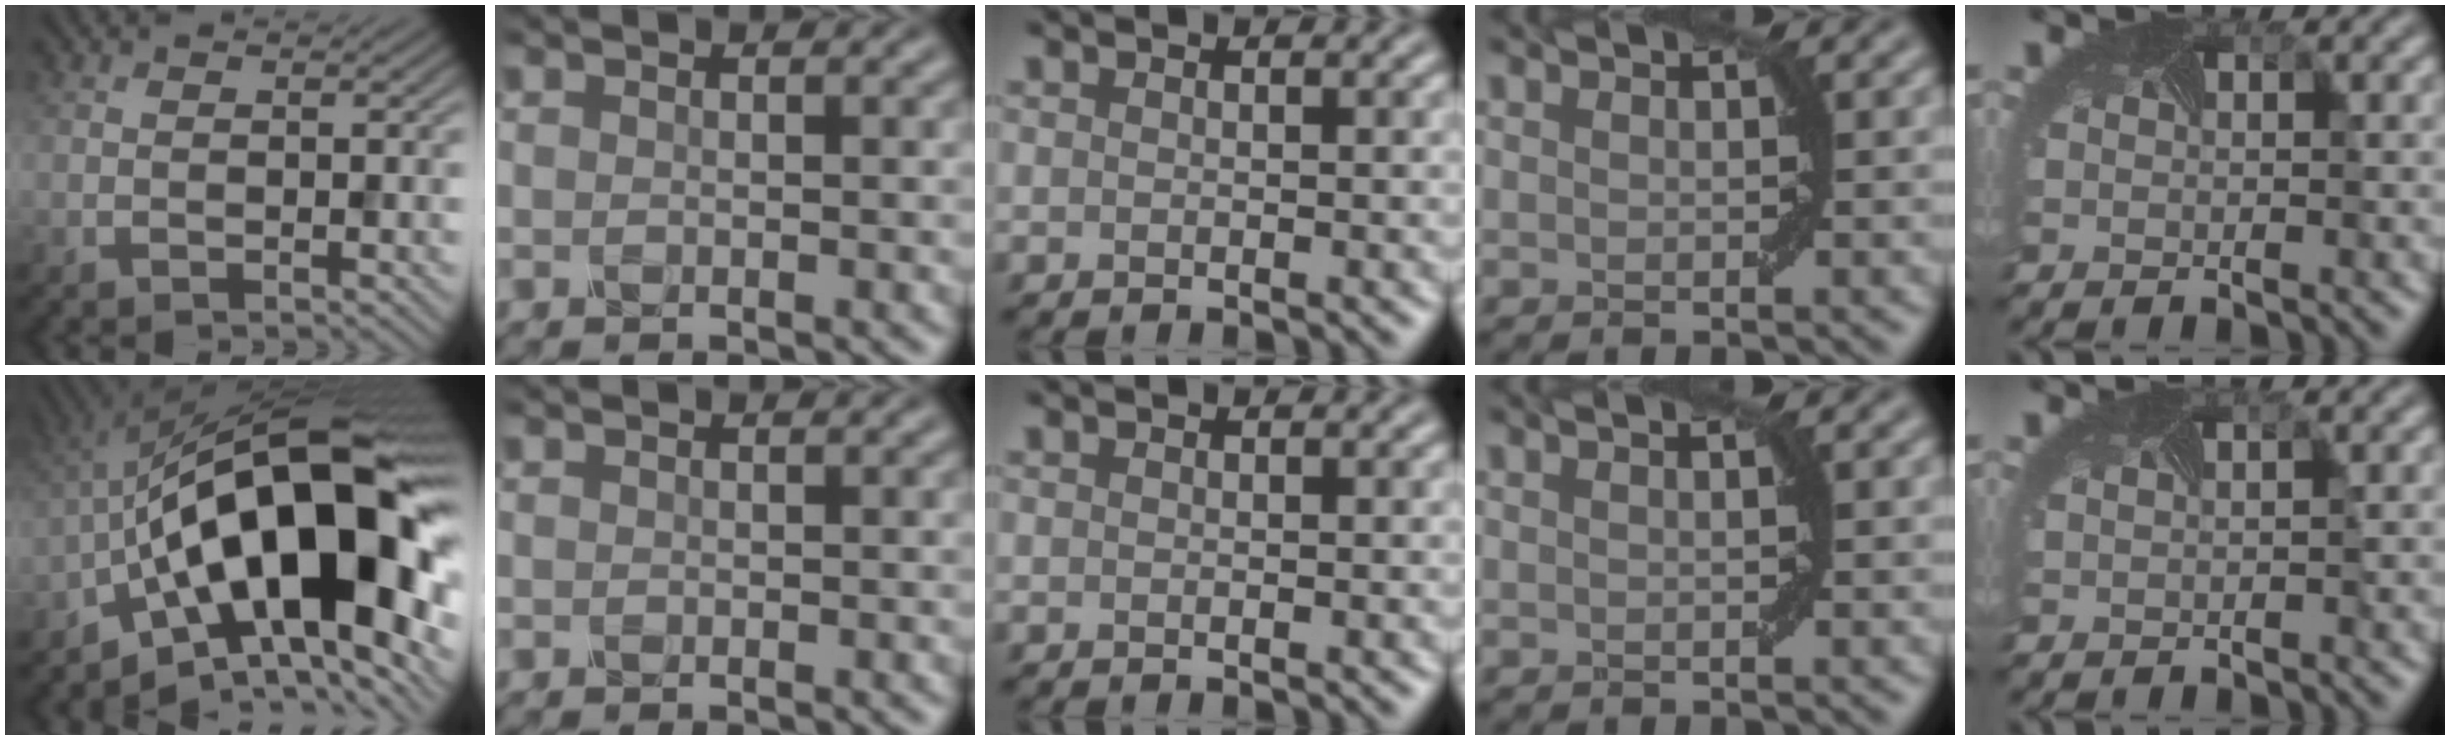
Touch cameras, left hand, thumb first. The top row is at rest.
{"thumb": {"total": 19.6, "force": [-3.6, 8.9, 17.1], "torque": [-0.265, 0.021, -0.063]}, "ring": {"total": 0.5, "force": [0.2, -0.1, 0.5], "torque": [-0.009, 0.006, 0.001]}, "little": {"total": 1.6, "force": [0.6, 0.7, 1.3], "torque": [-0.004, 0.012, -0.002]}}